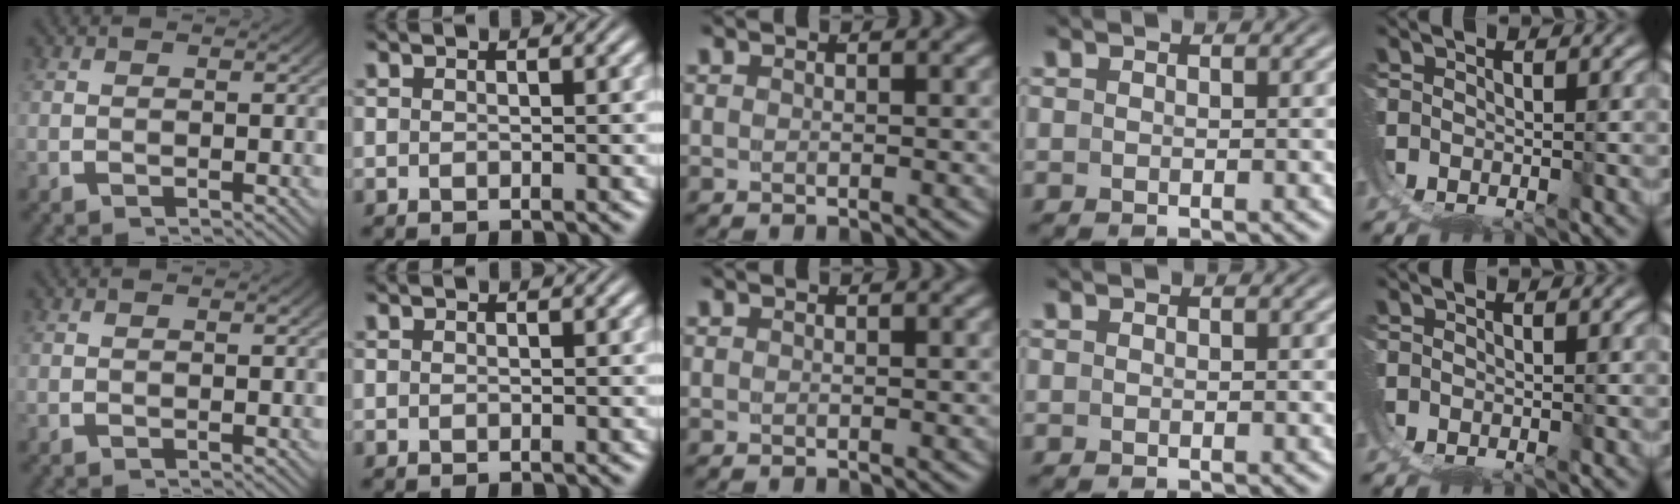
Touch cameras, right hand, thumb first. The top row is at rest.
{}